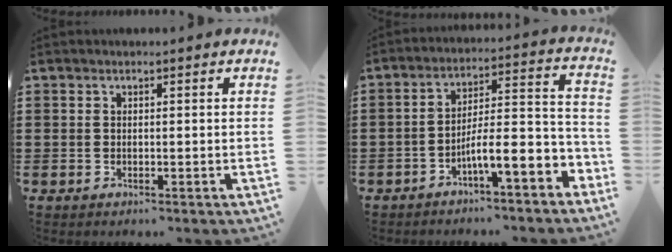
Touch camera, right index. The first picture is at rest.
{"total": 8.2, "force": [-4.5, 1.6, 6.6], "torque": [-0.111, -0.010, -0.084]}